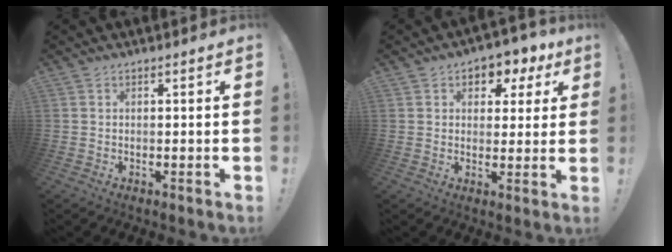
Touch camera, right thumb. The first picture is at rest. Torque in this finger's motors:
{"motor_torque": [0.54, 1.79, 0.32, 0.00, -0.02]}